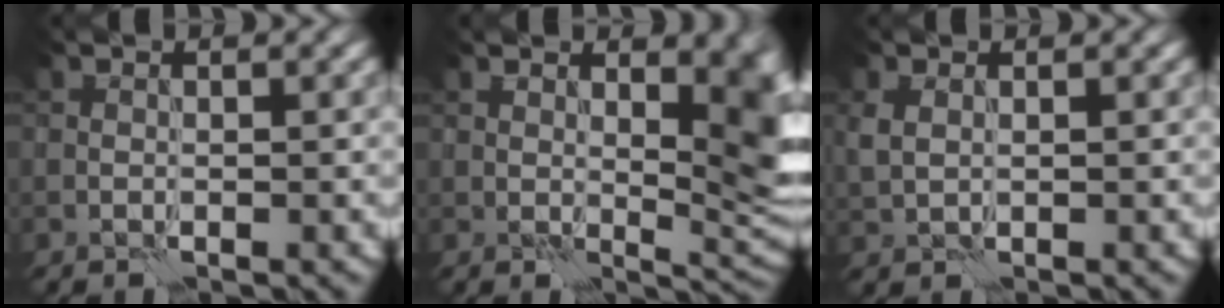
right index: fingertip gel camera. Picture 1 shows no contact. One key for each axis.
{"total": 8.3, "fx": 2.3, "fy": 3.9, "fz": 6.9, "tx": -0.082, "ty": -0.009, "tz": 0.042}
{"total": 1.6, "fx": 0.5, "fy": 1.0, "fz": 1.1, "tx": -0.031, "ty": 0.003, "tz": 0.012}